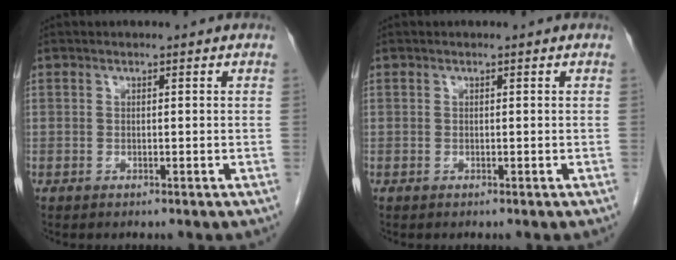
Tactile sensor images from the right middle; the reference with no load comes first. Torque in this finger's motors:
{"motor_torque": [0.00, 0.00, 0.00, 0.00]}